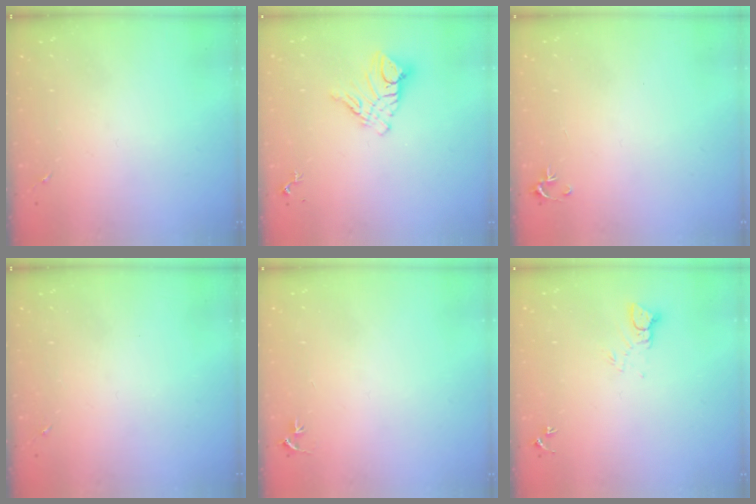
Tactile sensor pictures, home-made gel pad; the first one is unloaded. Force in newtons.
{"total": 10.4, "press": 10.3, "slide": 0.7}
{"total": 2.5, "press": 2.5, "slide": 0.2}
{"total": 0.0}
{"total": 2.9, "press": 2.9, "slide": 0.2}
{"total": 3.6, "press": 3.5, "slide": 0.3}